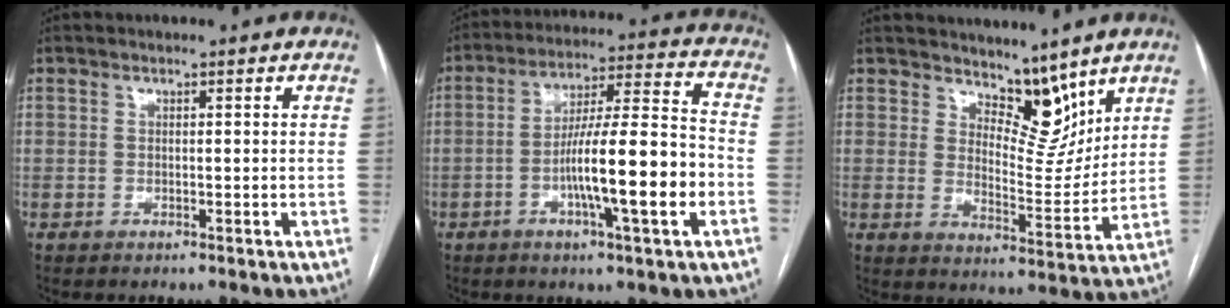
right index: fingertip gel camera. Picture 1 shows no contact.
{"total": 15.2, "force": [-4.3, 0.8, 14.6], "torque": [-0.241, 0.007, -0.070]}
{"total": 7.9, "force": [6.3, 3.2, 3.4], "torque": [-0.042, -0.011, 0.112]}